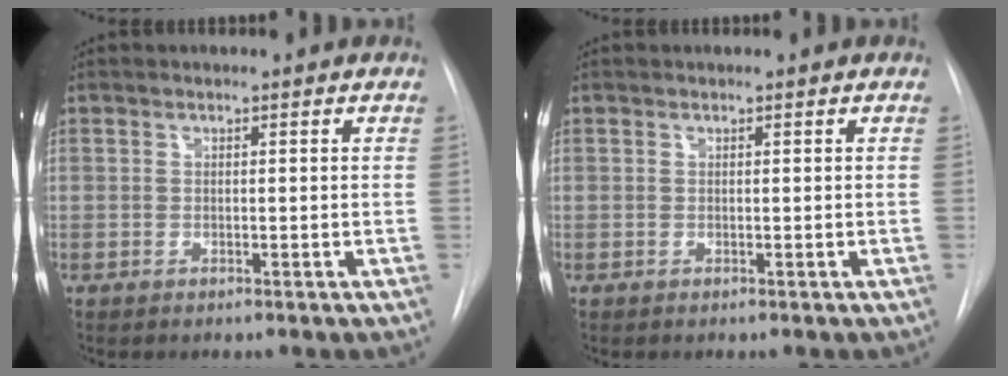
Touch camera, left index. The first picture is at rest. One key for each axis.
{"total": 0.0}